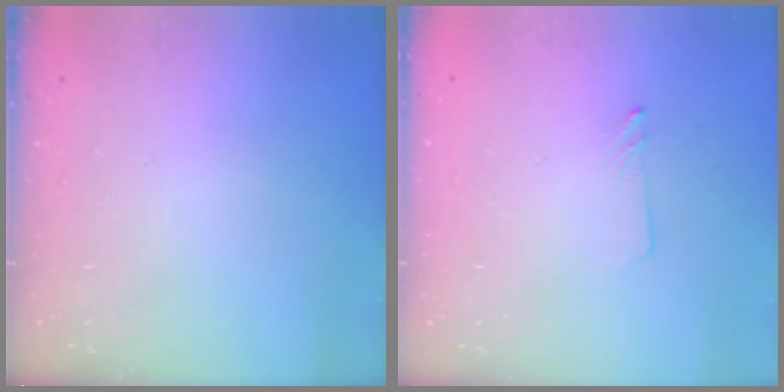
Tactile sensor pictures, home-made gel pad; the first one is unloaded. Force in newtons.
{"total": 1.8, "press": 1.7, "slide": 0.0}